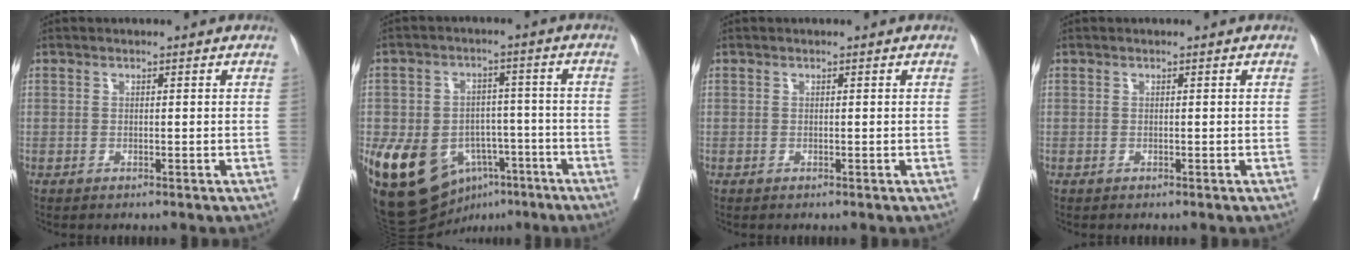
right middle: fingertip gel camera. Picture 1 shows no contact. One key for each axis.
{"total": 16.1, "fx": -7.6, "fy": 11.2, "fz": 8.7, "tx": -0.161, "ty": 0.017, "tz": -0.108}
{"total": 0.0}
{"total": 0.0}